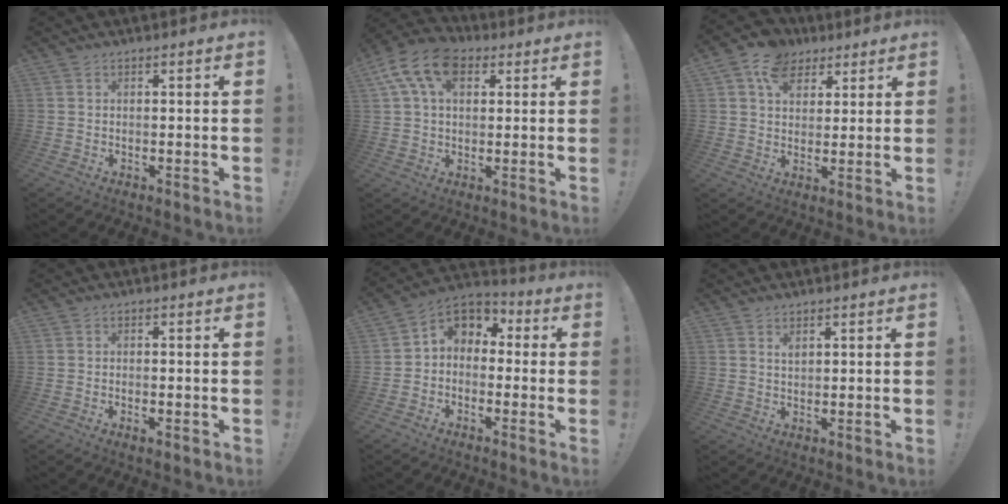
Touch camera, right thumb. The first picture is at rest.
{"total": 13.9, "force": [5.3, 9.0, 9.2], "torque": [-0.168, 0.000, 0.102]}
{"total": 7.2, "force": [5.0, 2.8, 4.3], "torque": [-0.076, -0.020, 0.092]}
{"total": 1.2, "force": [-0.6, 0.4, 1.0], "torque": [-0.016, 0.002, -0.010]}
{"total": 6.2, "force": [-0.5, 5.2, 3.3], "torque": [-0.068, 0.011, -0.002]}
{"total": 1.2, "force": [0.9, 0.3, 0.7], "torque": [-0.012, -0.002, 0.016]}